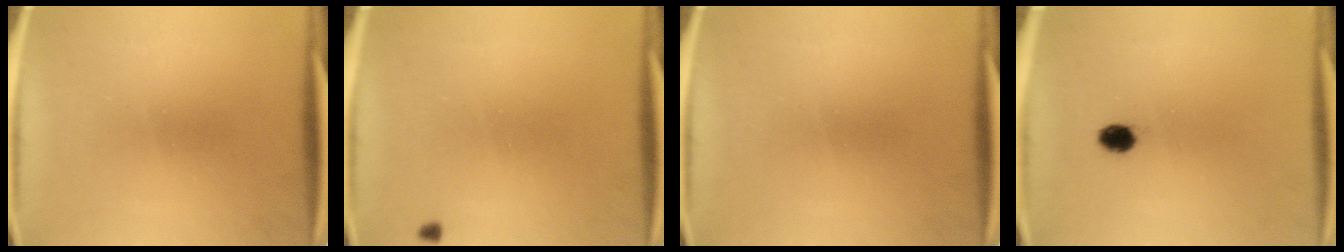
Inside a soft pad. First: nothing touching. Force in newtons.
{"total": 0.6}
{"total": 0.0}
{"total": 2.9}